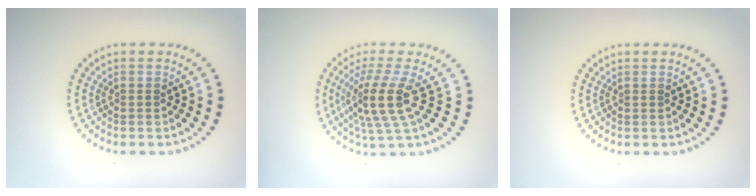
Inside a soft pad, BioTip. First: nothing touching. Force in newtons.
{"total": 4.5, "press": 3.3, "slide": 2.9}
{"total": 0.0}